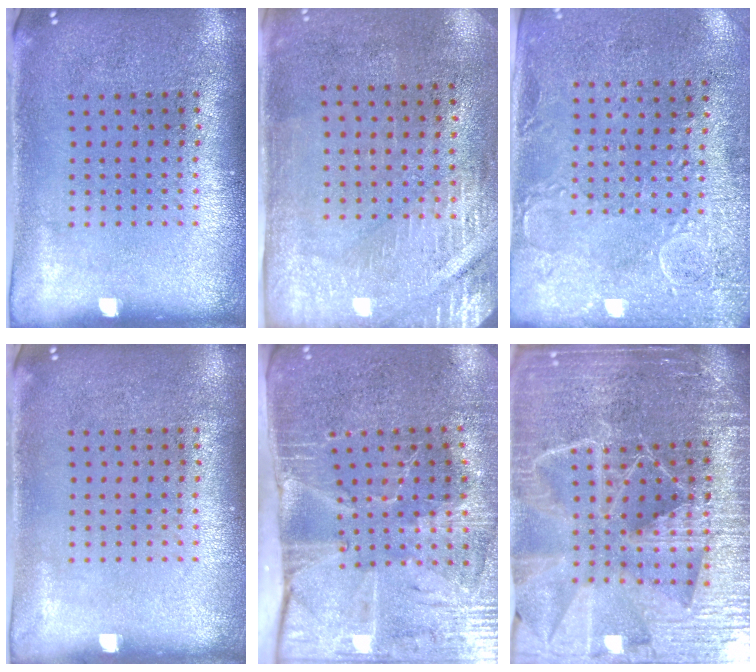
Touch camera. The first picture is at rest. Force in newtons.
{"total": 2.9, "press": 2.5, "slide": 1.4}
{"total": 2.9, "press": 2.3, "slide": 1.8}
{"total": 0.0}
{"total": 4.4, "press": 3.7, "slide": 2.4}
{"total": 6.3, "press": 5.5, "slide": 3.2}